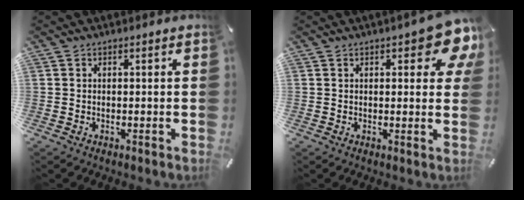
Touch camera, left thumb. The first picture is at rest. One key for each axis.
{"total": 9.2, "fx": 4.3, "fy": 3.6, "fz": 7.3, "tx": -0.088, "ty": -0.024, "tz": 0.069}